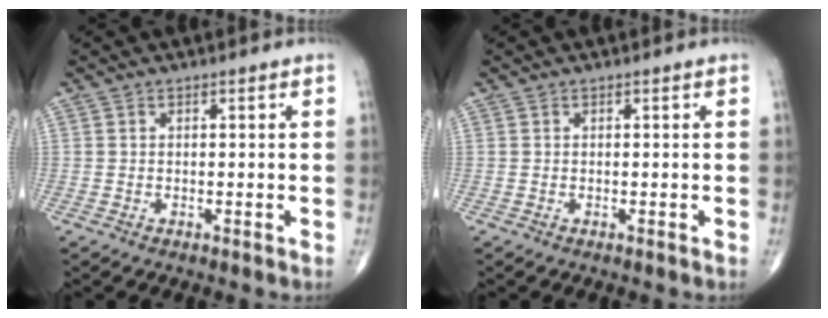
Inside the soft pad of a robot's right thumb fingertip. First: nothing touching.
{"total": 0.0}